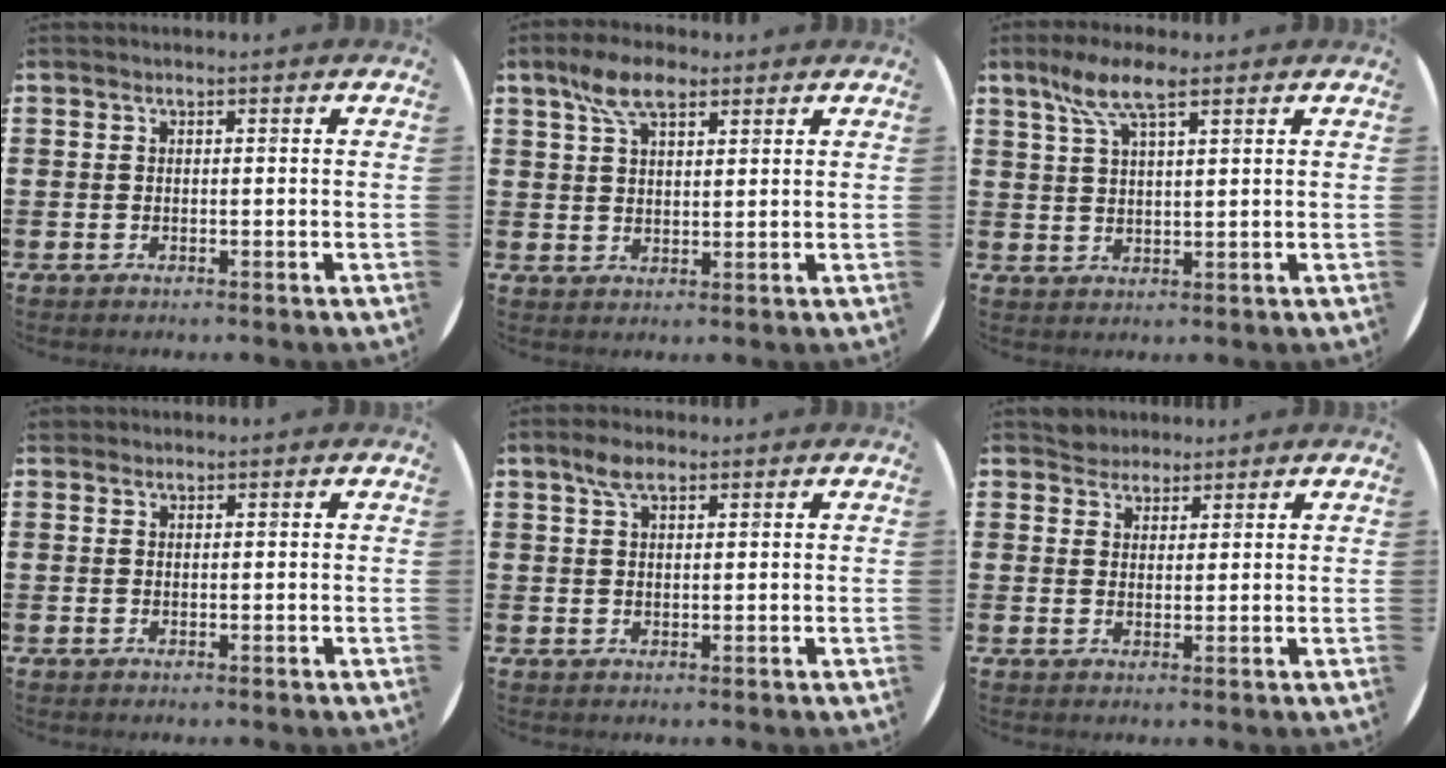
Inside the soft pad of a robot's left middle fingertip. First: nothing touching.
{"total": 6.4, "force": [4.2, 3.0, 3.9], "torque": [-0.079, 0.005, 0.075]}
{"total": 7.1, "force": [4.5, 2.0, 5.1], "torque": [-0.111, 0.006, 0.078]}
{"total": 0.6, "force": [0.6, 0.2, -0.1], "torque": [0.001, 0.003, 0.011]}
{"total": 3.3, "force": [2.2, 1.4, 2.1], "torque": [-0.037, 0.005, 0.038]}
{"total": 2.9, "force": [2.7, 1.0, -0.3], "torque": [0.006, 0.000, 0.052]}